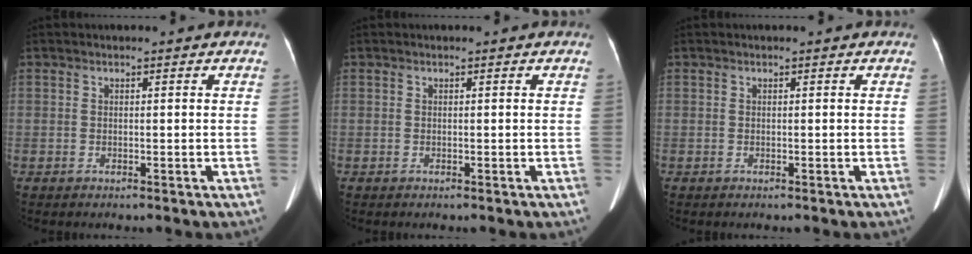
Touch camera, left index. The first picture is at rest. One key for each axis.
{"total": 0.0}
{"total": 0.0}